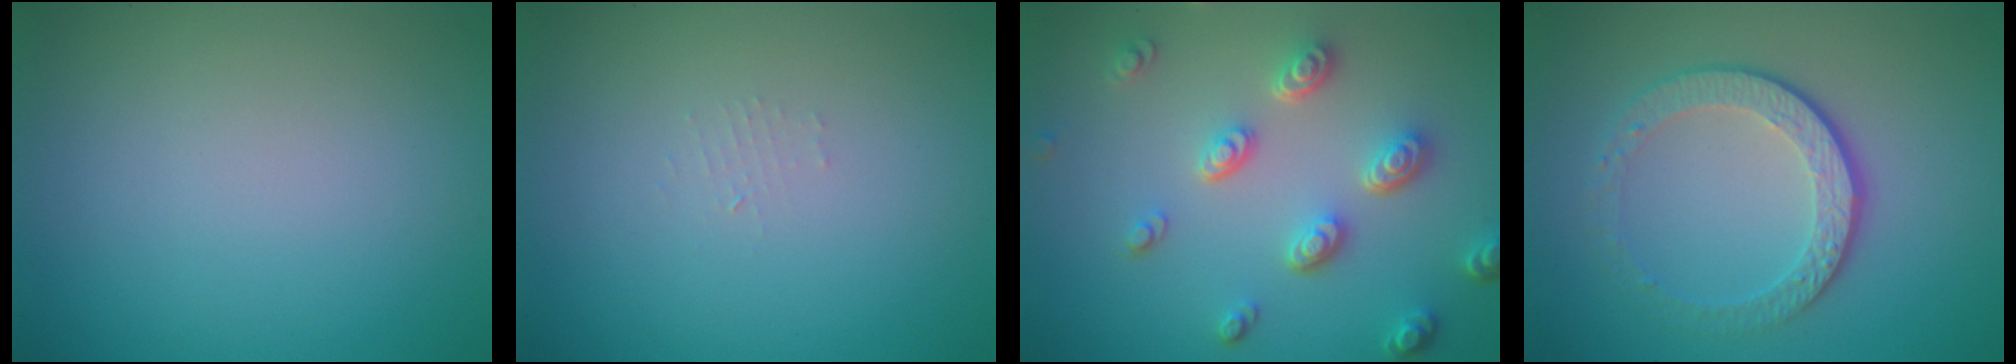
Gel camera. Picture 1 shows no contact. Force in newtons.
{"total": 0.7, "press": 0.7, "slide": 0.1}
{"total": 4.6, "press": 3.5, "slide": 2.9}
{"total": 4.3, "press": 3.0, "slide": 3.1}